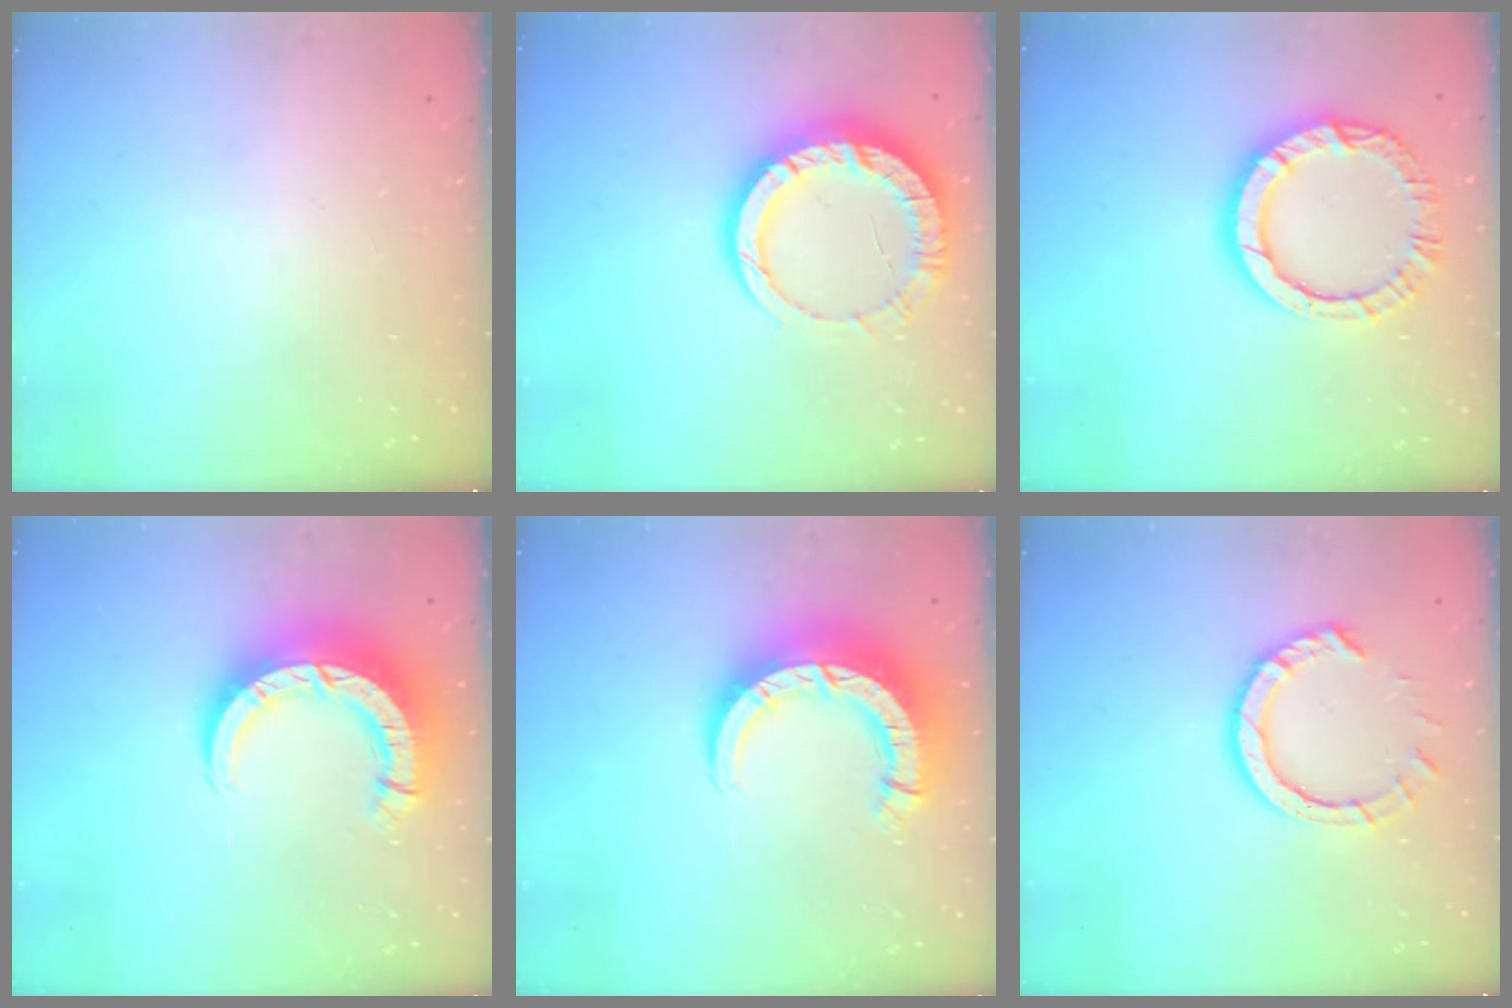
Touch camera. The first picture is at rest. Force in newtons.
{"total": 14.4, "press": 14.3, "slide": 1.4}
{"total": 11.7, "press": 11.7, "slide": 1.2}
{"total": 12.5, "press": 12.4, "slide": 1.3}
{"total": 12.5, "press": 12.4, "slide": 1.3}
{"total": 8.6, "press": 8.5, "slide": 0.6}